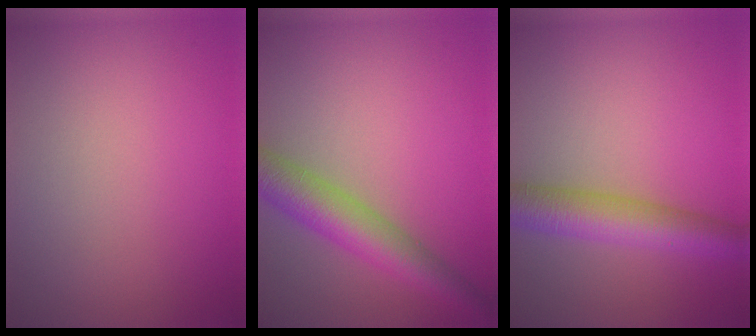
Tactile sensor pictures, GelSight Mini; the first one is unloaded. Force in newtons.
{"total": 5.8, "press": 5.8, "slide": 0.2}
{"total": 5.7, "press": 5.7, "slide": 0.1}